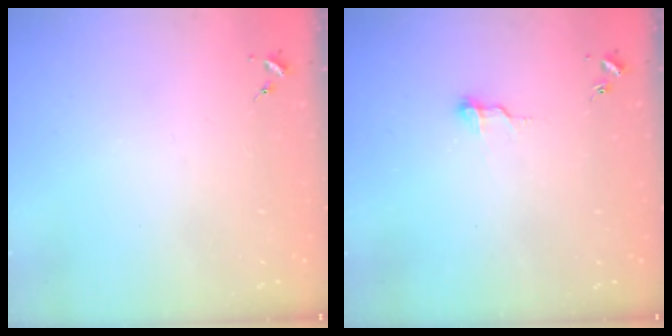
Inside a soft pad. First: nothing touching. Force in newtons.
{"total": 8.3, "press": 8.3, "slide": 0.7}